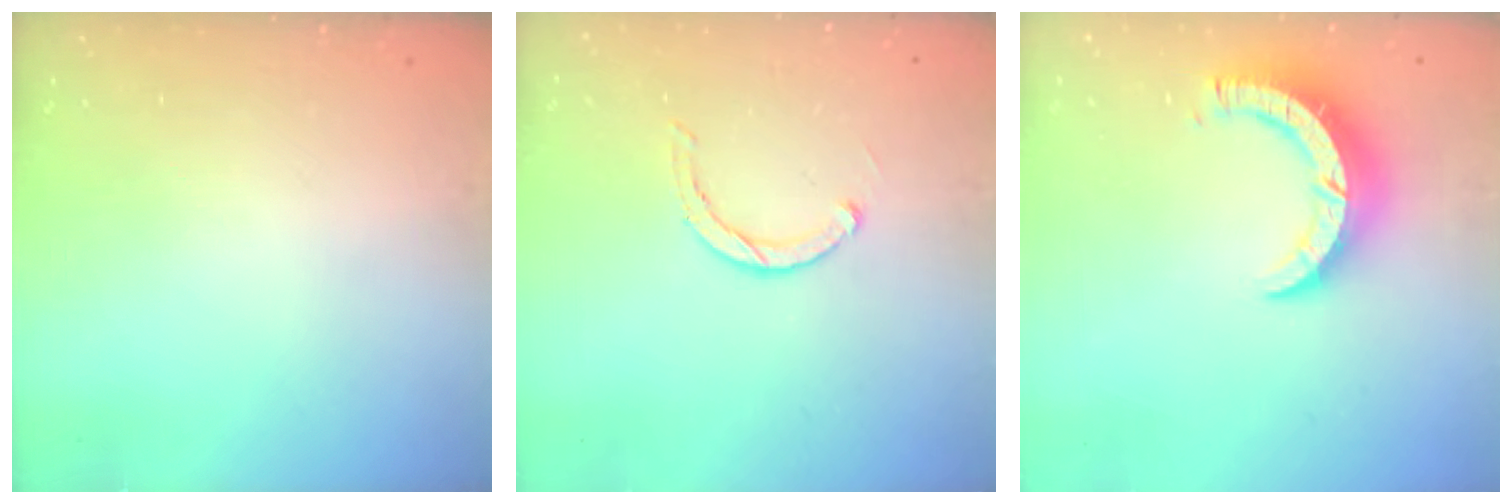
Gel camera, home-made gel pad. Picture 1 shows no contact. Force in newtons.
{"total": 2.8, "press": 2.8, "slide": 0.2}
{"total": 9.3, "press": 9.3, "slide": 0.8}